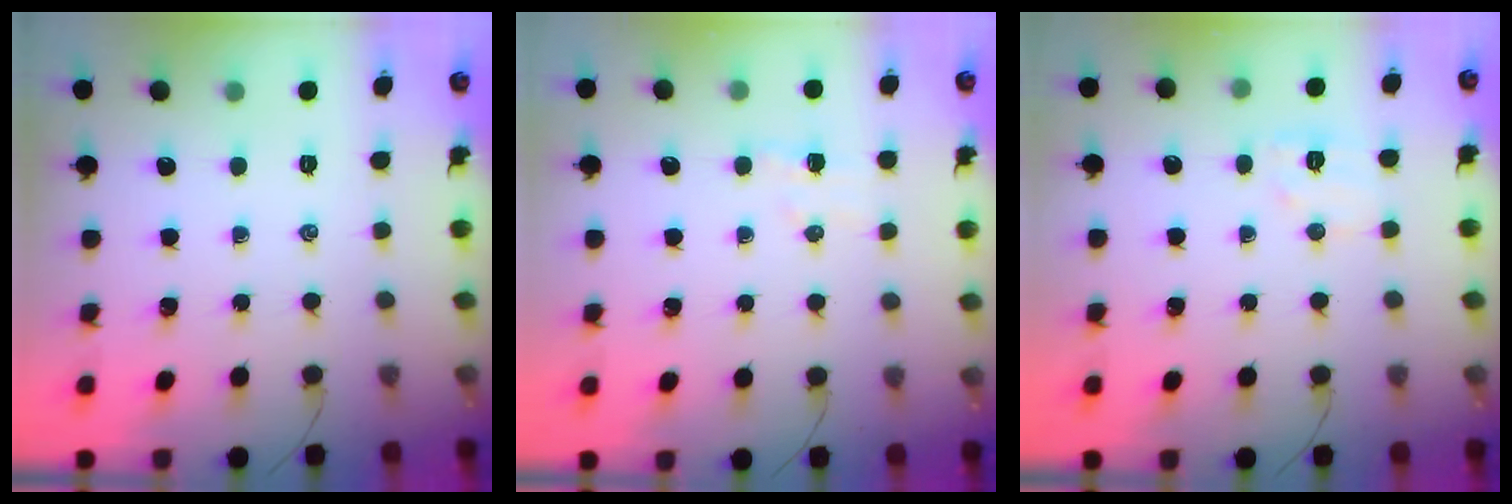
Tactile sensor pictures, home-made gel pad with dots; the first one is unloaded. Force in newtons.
{"total": 3.0, "press": 2.9, "slide": 0.7}
{"total": 6.1, "press": 6.0, "slide": 1.1}